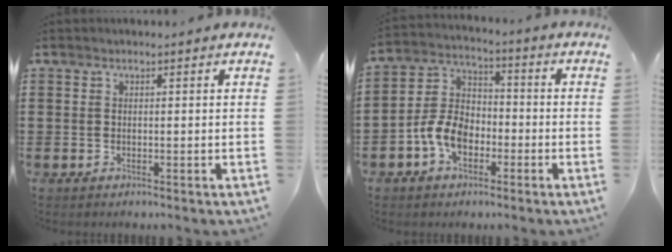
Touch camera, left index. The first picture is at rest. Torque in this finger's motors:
{"motor_torque": [1.36, 0.78, 0.44, 0.14]}